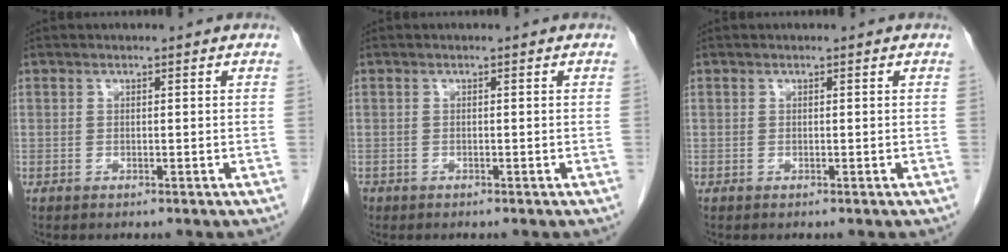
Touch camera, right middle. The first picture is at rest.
{"total": 0.9, "force": [-0.6, 0.6, 0.2], "torque": [-0.009, 0.002, -0.009]}
{"total": 0.0}